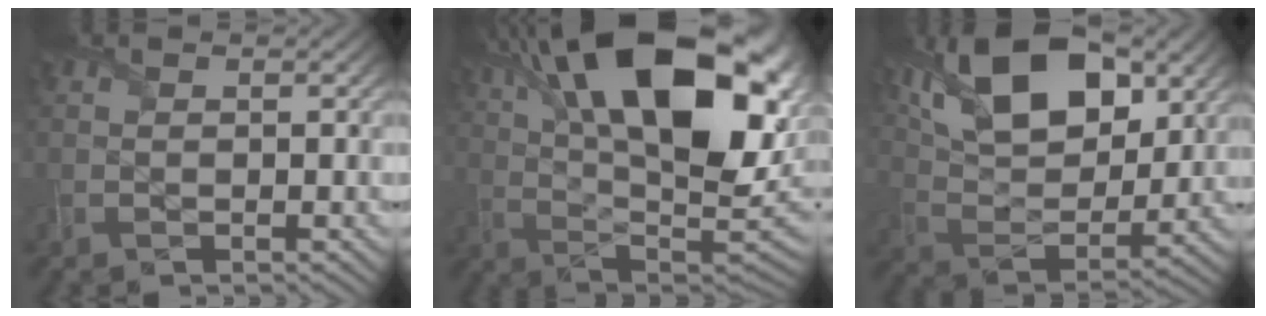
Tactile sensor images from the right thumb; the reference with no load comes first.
{"total": 23.6, "force": [9.6, 10.9, 18.7], "torque": [-0.318, 0.048, 0.153]}
{"total": 16.0, "force": [8.4, 8.0, 11.0], "torque": [-0.210, 0.010, 0.132]}